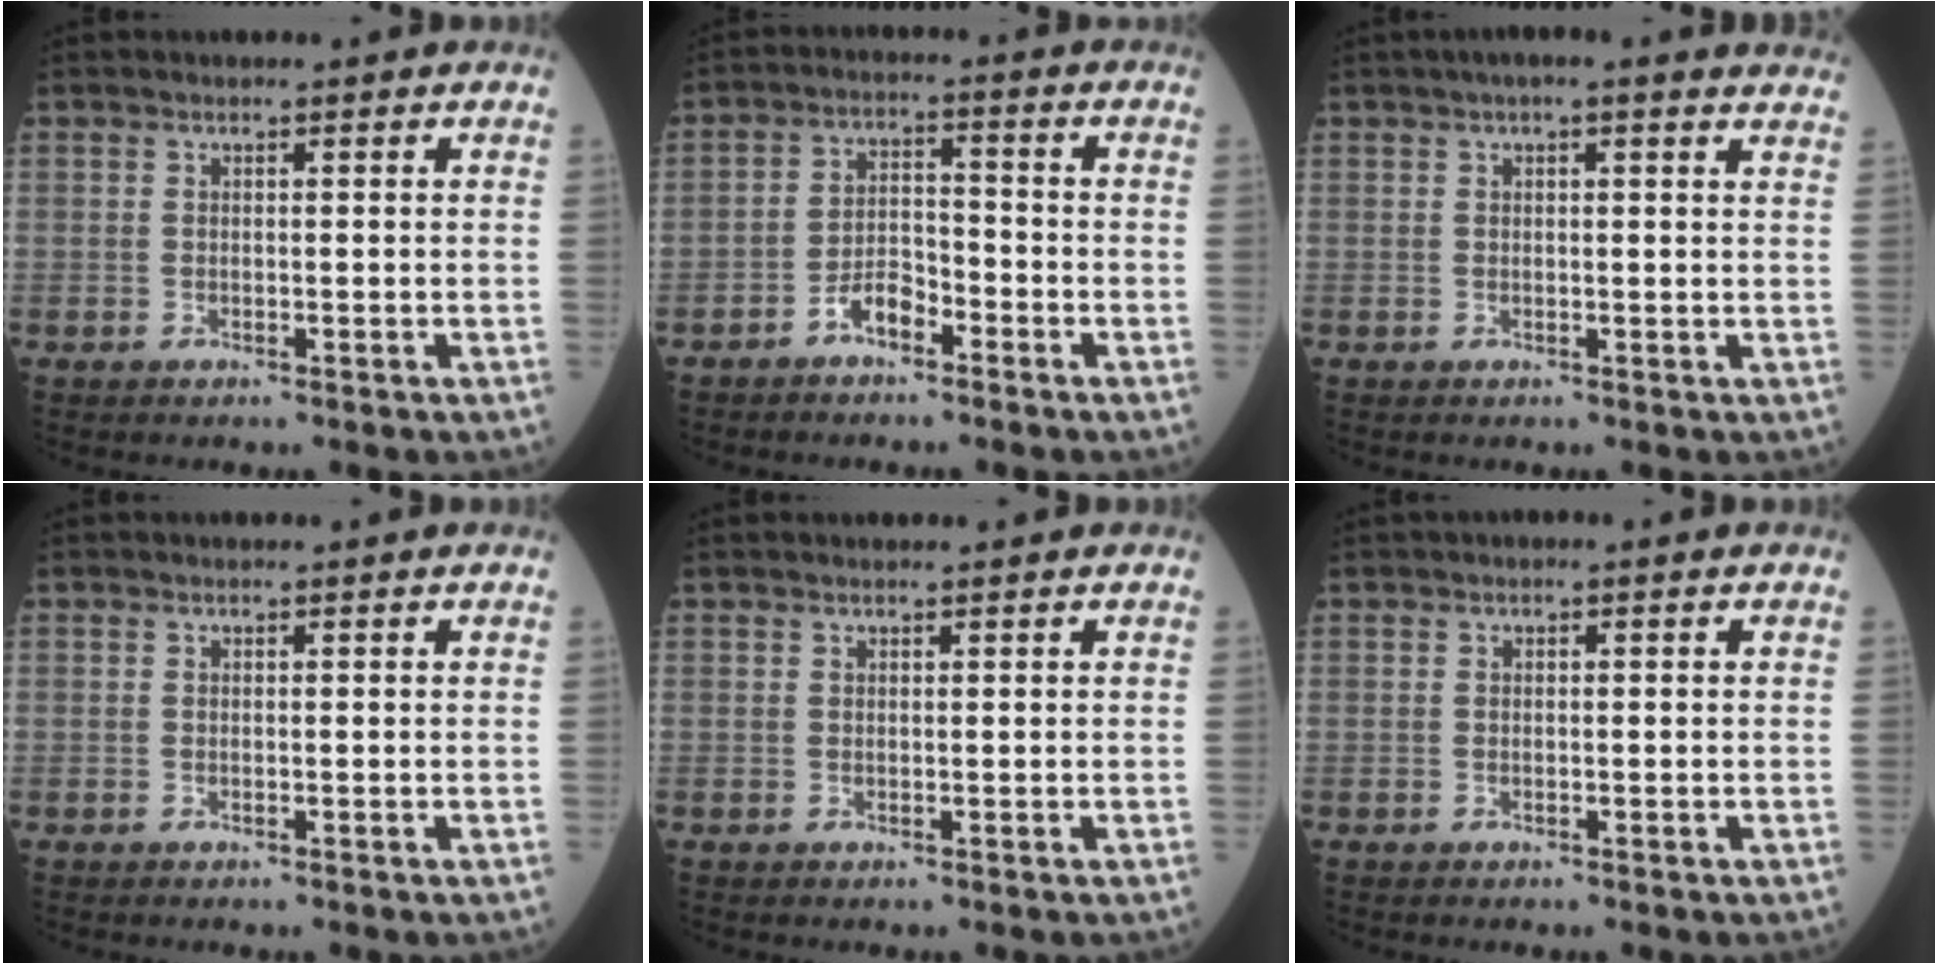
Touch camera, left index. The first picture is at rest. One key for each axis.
{"total": 4.4, "fx": -3.0, "fy": 1.9, "fz": 2.6, "tx": -0.050, "ty": 0.010, "tz": -0.059}
{"total": 7.9, "fx": 6.1, "fy": 1.3, "fz": 4.8, "tx": -0.061, "ty": 0.022, "tz": 0.059}
{"total": 0.0}
{"total": 0.6, "fx": 0.6, "fy": 0.1, "fz": 0.2, "tx": -0.005, "ty": 0.008, "tz": 0.011}
{"total": 0.0}